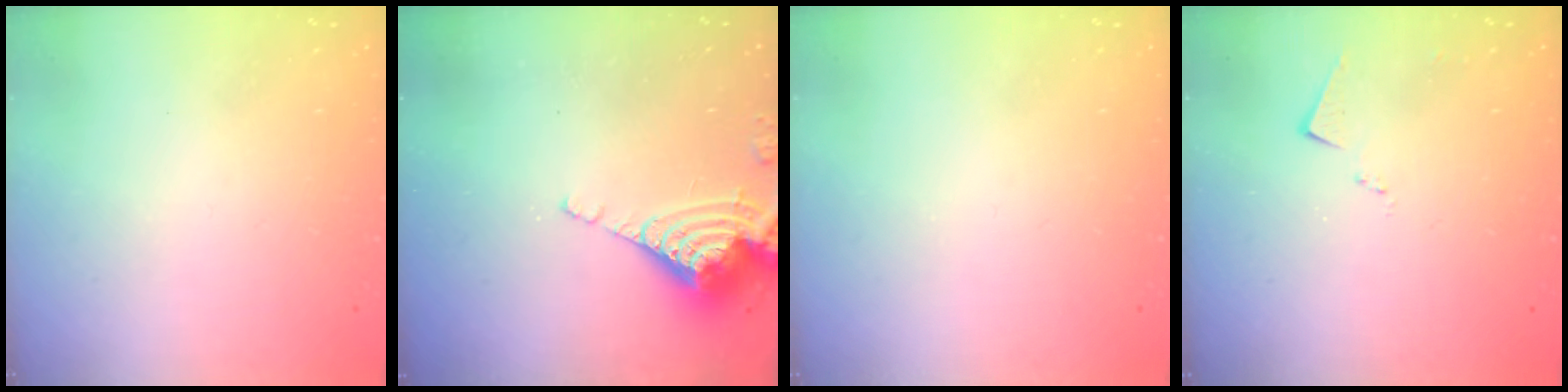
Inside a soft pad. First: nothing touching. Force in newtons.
{"total": 9.1, "press": 9.0, "slide": 1.0}
{"total": 0.0}
{"total": 6.2, "press": 6.1, "slide": 0.6}